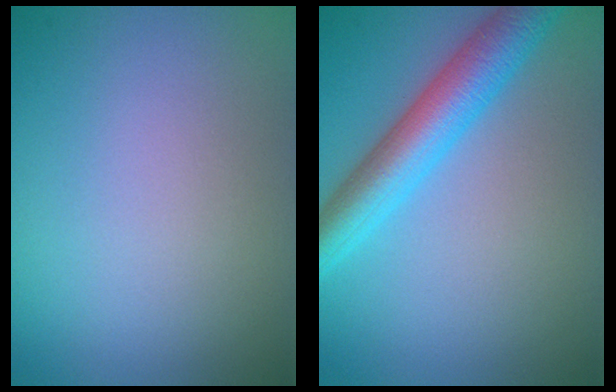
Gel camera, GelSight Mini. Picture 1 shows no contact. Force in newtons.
{"total": 5.7, "press": 5.7, "slide": 0.0}